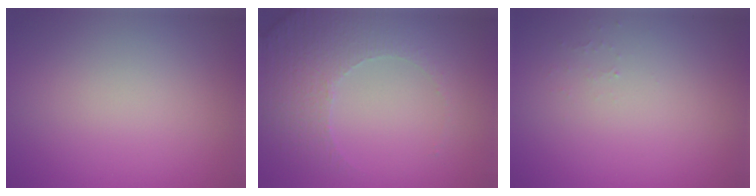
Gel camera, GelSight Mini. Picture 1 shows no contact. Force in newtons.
{"total": 4.9, "press": 3.6, "slide": 3.3}
{"total": 0.5, "press": 0.5, "slide": 0.1}